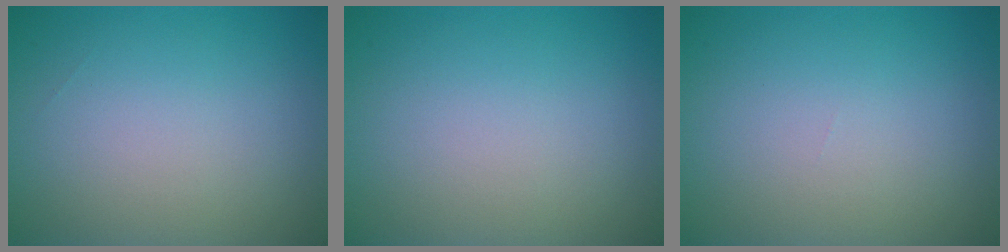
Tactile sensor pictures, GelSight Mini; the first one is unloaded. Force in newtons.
{"total": 0.0}
{"total": 0.0}